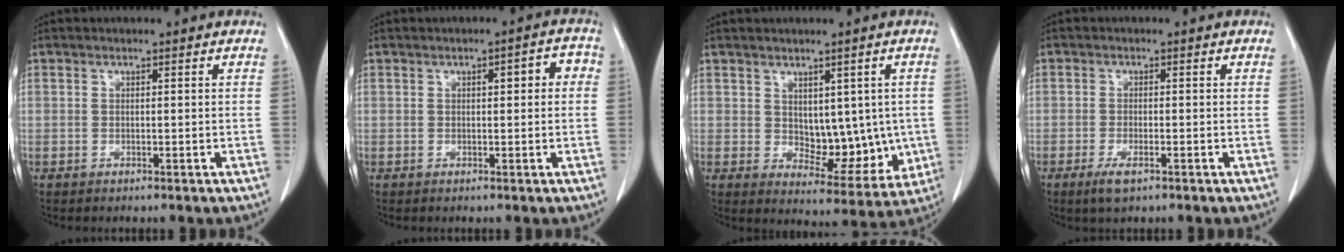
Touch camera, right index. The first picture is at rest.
{"total": 3.5, "force": [0.5, 1.2, 3.2], "torque": [-0.040, 0.020, 0.003]}
{"total": 9.0, "force": [0.4, 5.4, 7.1], "torque": [-0.076, 0.000, 0.026]}
{"total": 2.8, "force": [-1.6, 0.8, 2.2], "torque": [-0.043, -0.003, -0.026]}